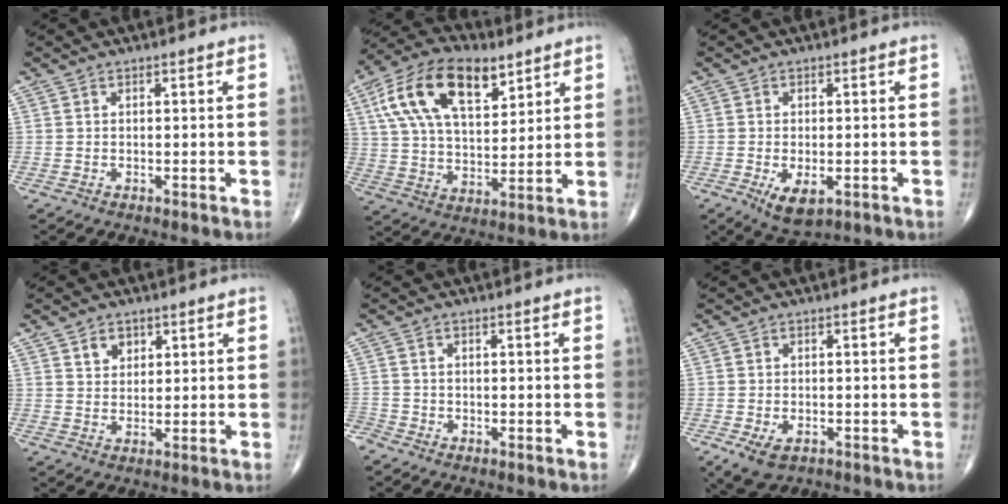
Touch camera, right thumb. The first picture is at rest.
{"total": 19.1, "force": [9.0, 9.7, 13.9], "torque": [-0.234, -0.012, 0.161]}
{"total": 5.6, "force": [-1.9, 2.7, 4.6], "torque": [-0.076, -0.008, -0.023]}
{"total": 3.6, "force": [1.9, 2.6, 1.6], "torque": [-0.008, -0.012, 0.035]}
{"total": 2.4, "force": [-1.8, 1.5, 0.3], "torque": [-0.006, 0.005, -0.041]}
{"total": 5.1, "force": [-2.3, 3.1, 3.4], "torque": [-0.063, 0.000, -0.034]}